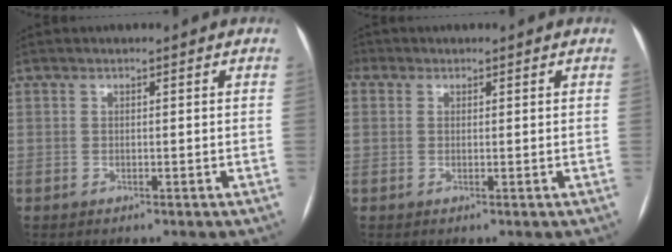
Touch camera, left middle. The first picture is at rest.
{"total": 4.0, "force": [1.5, 3.3, 1.6], "torque": [-0.054, 0.022, 0.034]}